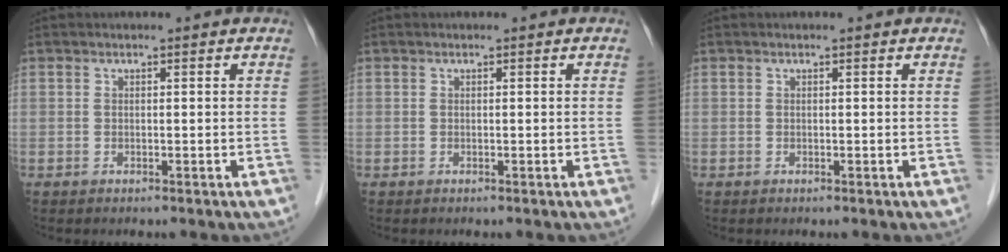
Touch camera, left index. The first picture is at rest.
{"total": 0.0}
{"total": 0.0}